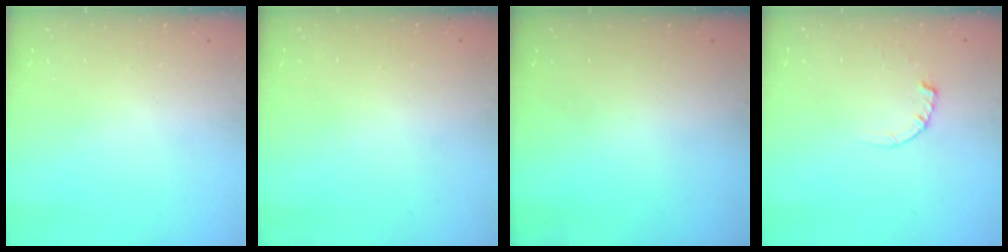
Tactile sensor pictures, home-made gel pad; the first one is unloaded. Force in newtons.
{"total": 2.7, "press": 2.7, "slide": 0.2}
{"total": 0.0}
{"total": 2.4, "press": 2.4, "slide": 0.3}